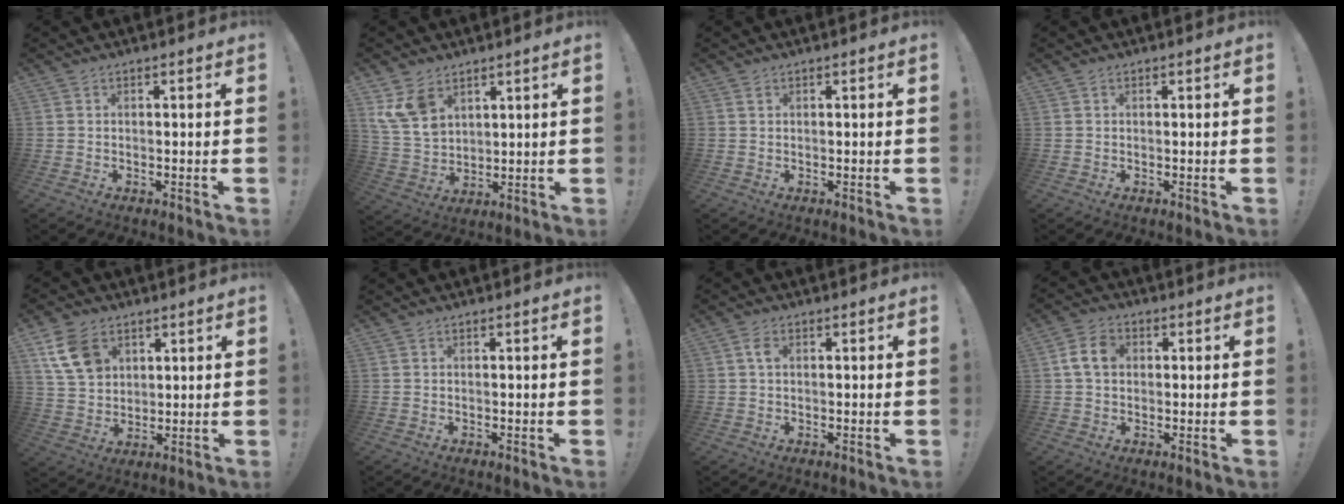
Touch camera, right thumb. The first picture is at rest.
{"total": 10.2, "force": [6.0, 6.6, 4.9], "torque": [-0.115, -0.025, 0.122]}
{"total": 0.8, "force": [0.4, 0.5, 0.4], "torque": [-0.006, 0.001, 0.007]}
{"total": 0.0}
{"total": 12.3, "force": [5.7, 9.0, 6.2], "torque": [-0.108, -0.014, 0.115]}
{"total": 0.0}
{"total": 2.5, "force": [0.6, 1.4, 1.9], "torque": [-0.036, 0.004, 0.009]}
{"total": 7.5, "force": [1.3, 5.5, 5.0], "torque": [-0.087, 0.013, 0.025]}